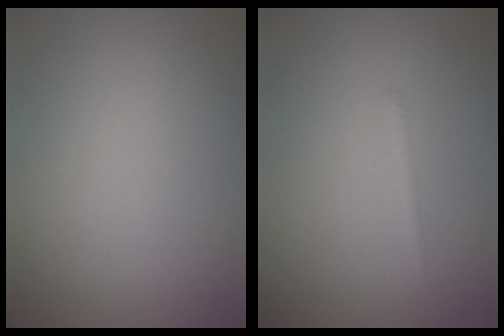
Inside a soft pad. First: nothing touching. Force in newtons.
{"total": 0.7, "press": 0.7, "slide": 0.1}